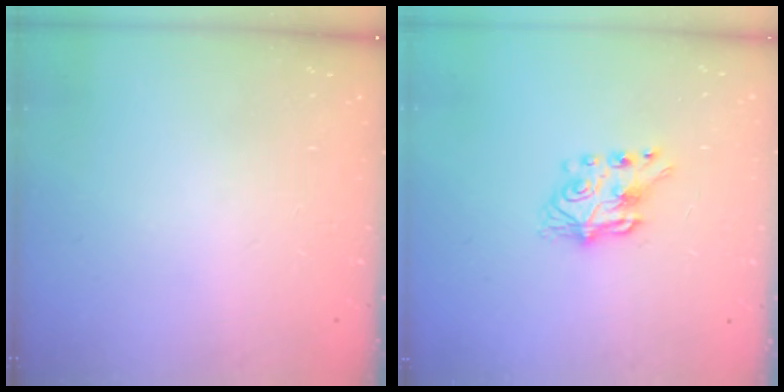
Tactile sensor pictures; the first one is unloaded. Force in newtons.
{"total": 6.9, "press": 6.9, "slide": 0.3}